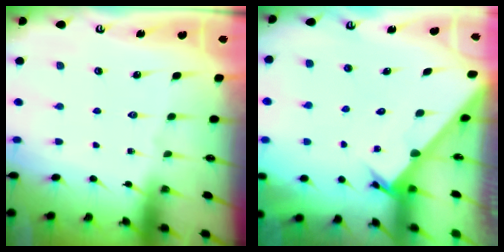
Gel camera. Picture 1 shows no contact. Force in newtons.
{"total": 2.3, "press": 2.3, "slide": 0.1}